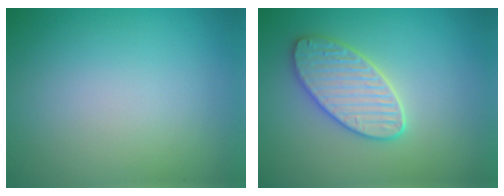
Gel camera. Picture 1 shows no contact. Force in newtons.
{"total": 4.0, "press": 3.9, "slide": 0.9}